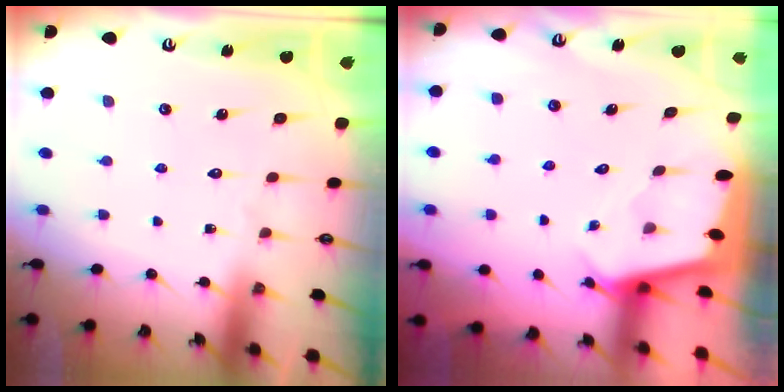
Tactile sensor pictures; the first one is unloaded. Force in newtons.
{"total": 2.4, "press": 2.4, "slide": 0.2}